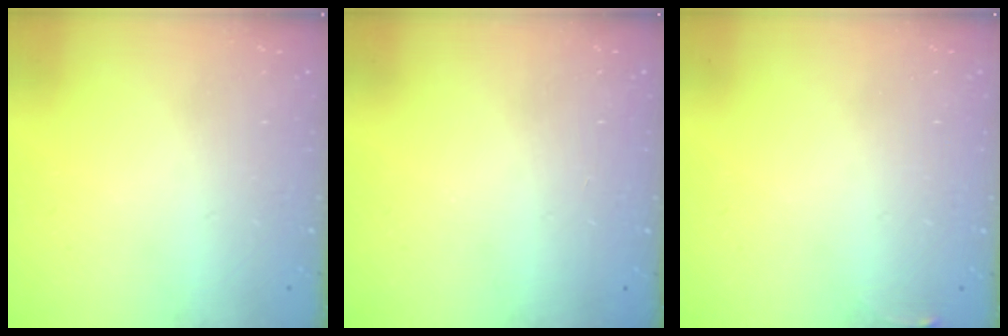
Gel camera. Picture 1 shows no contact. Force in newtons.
{"total": 0.0}
{"total": 3.6, "press": 3.5, "slide": 0.6}